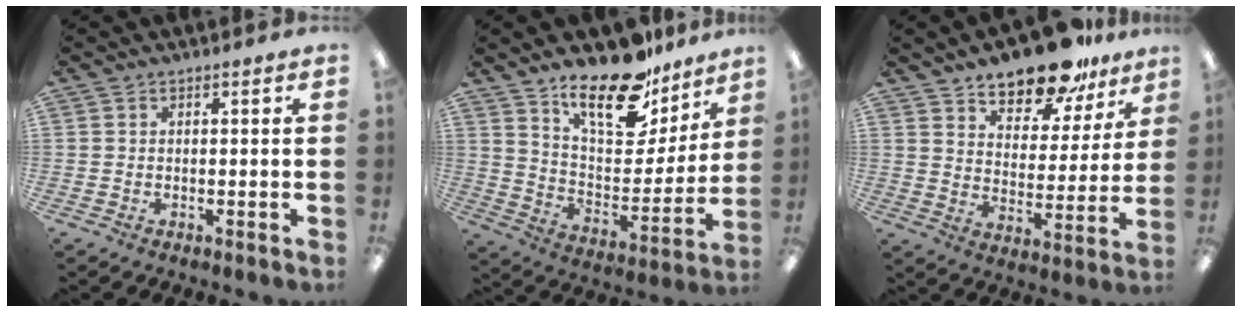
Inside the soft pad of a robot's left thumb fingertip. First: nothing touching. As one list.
[{"total": 18.7, "force": [14.3, 7.6, 9.4], "torque": [-0.149, -0.099, 0.247]}, {"total": 15.3, "force": [13.0, 5.6, 5.9], "torque": [-0.083, -0.094, 0.228]}]